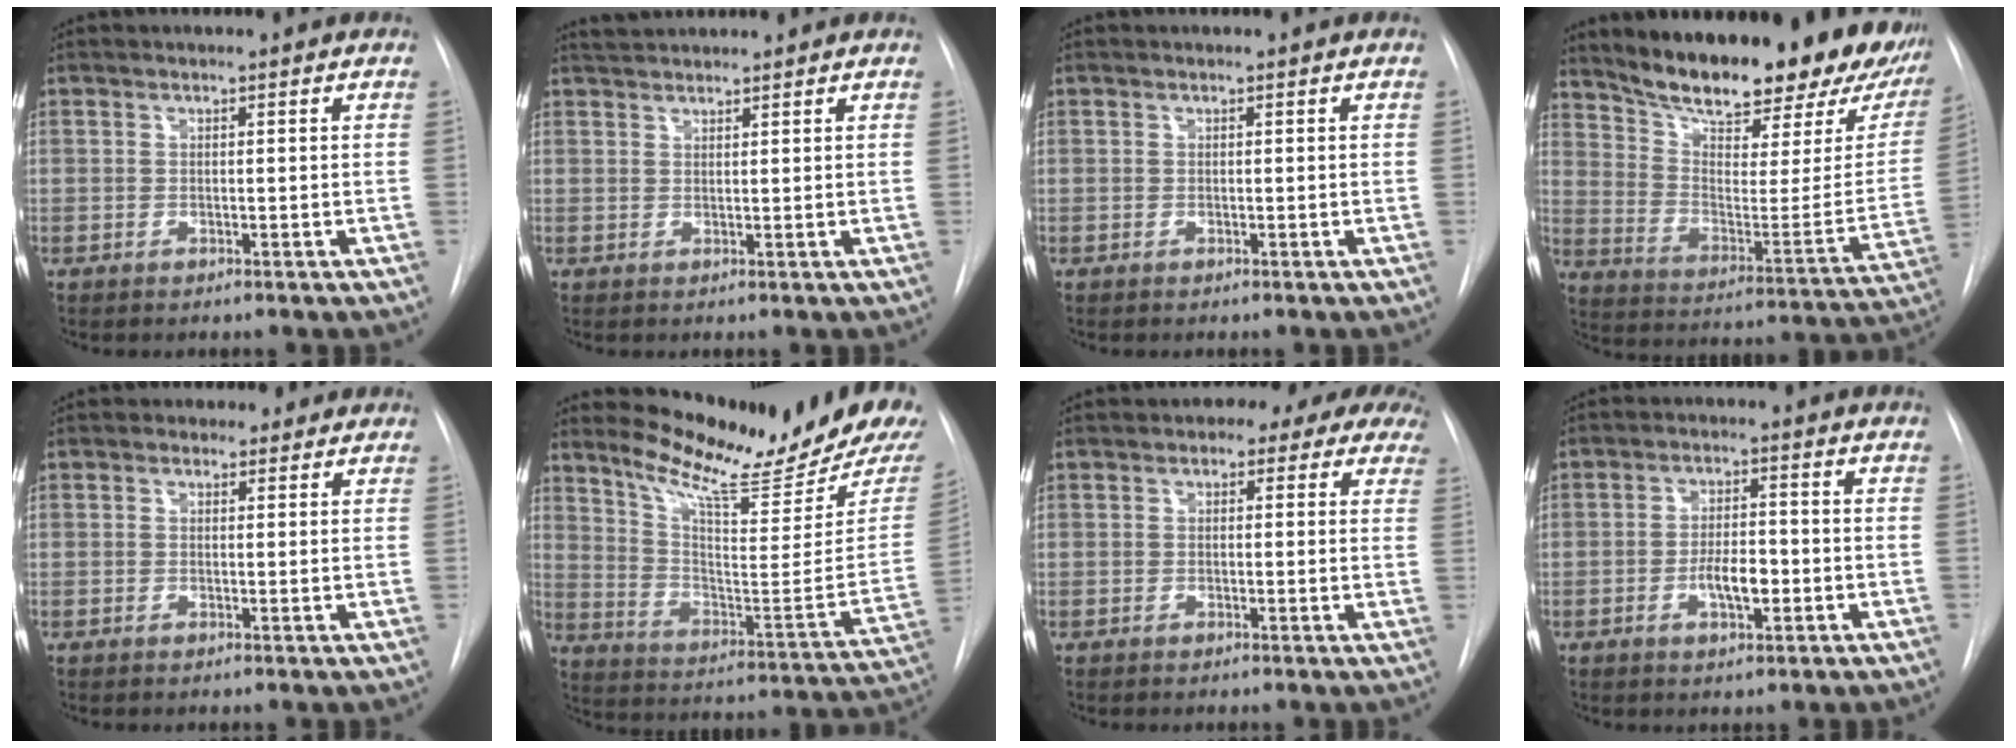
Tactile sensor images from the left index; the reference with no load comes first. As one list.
[{"total": 3.7, "force": [3.6, 0.4, 0.9], "torque": [-0.016, 0.032, 0.065]}, {"total": 0.0}, {"total": 29.1, "force": [23.5, 7.7, 15.4], "torque": [-0.243, -0.052, 0.317]}, {"total": 2.8, "force": [2.0, 2.0, 0.3], "torque": [0.002, 0.008, 0.019]}, {"total": 20.7, "force": [17.9, 0.9, 10.3], "torque": [-0.168, -0.088, 0.263]}, {"total": 8.8, "force": [6.8, 4.4, 3.6], "torque": [-0.024, 0.019, 0.063]}, {"total": 5.0, "force": [-1.4, 1.8, 4.4], "torque": [-0.079, 0.002, -0.022]}]